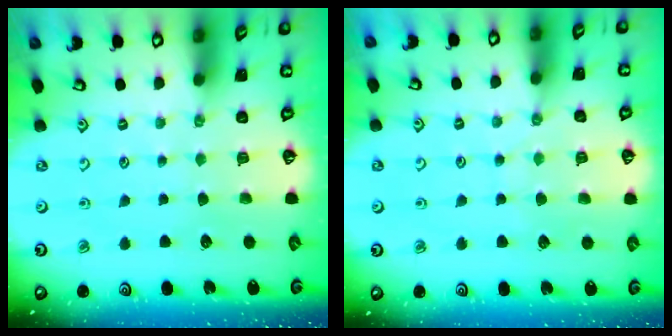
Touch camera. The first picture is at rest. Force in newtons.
{"total": 4.5, "press": 4.5, "slide": 0.5}